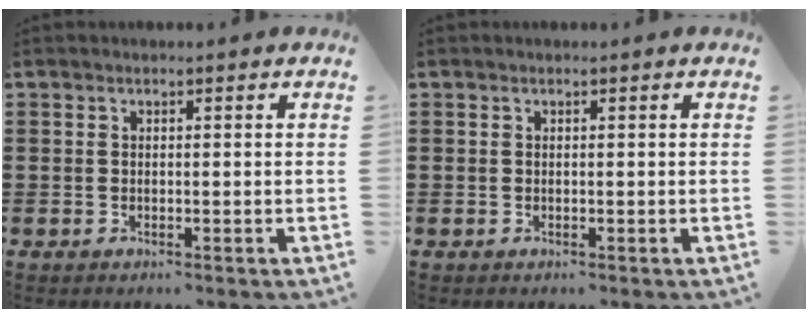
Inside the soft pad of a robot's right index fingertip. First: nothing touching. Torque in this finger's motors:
{"motor_torque": [1.07, 1.07, 0.00, 0.01]}